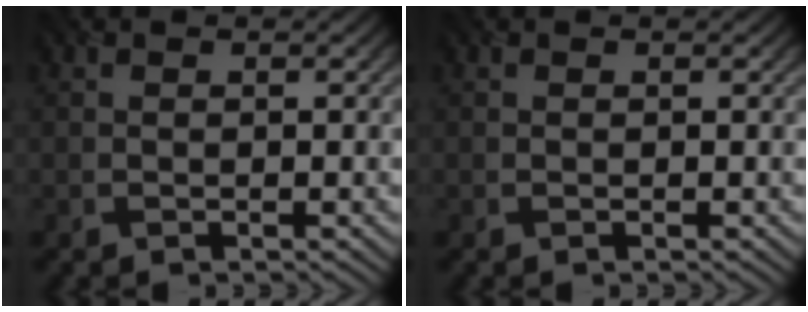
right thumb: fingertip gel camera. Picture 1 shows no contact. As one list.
[{"total": 0.0}]